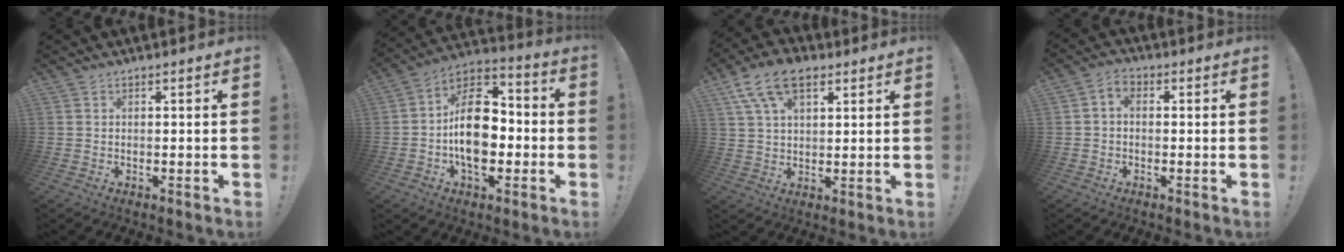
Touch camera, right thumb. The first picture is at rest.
{"total": 18.1, "force": [-2.6, 11.4, 13.9], "torque": [-0.229, 0.024, -0.039]}
{"total": 11.6, "force": [6.0, 6.2, 7.7], "torque": [-0.137, -0.016, 0.113]}
{"total": 2.9, "force": [-0.6, 1.9, 2.0], "torque": [-0.040, 0.009, -0.010]}